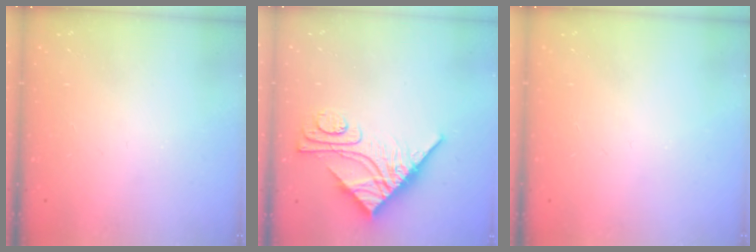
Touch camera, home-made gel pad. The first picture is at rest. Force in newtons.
{"total": 10.9, "press": 10.8, "slide": 1.0}
{"total": 0.0}